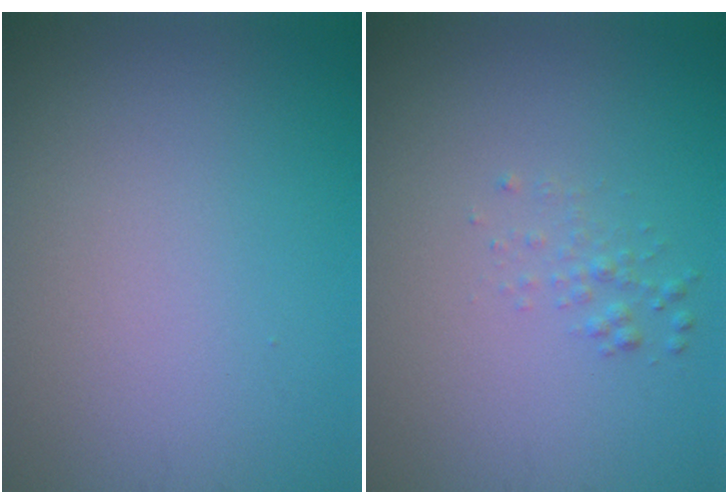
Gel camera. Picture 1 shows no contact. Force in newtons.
{"total": 1.0, "press": 1.0, "slide": 0.0}